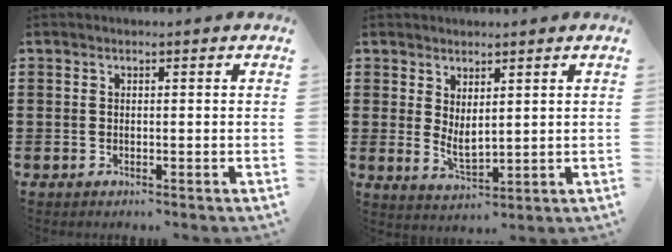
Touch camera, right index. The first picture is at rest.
{"total": 2.9, "force": [1.2, 1.5, 2.2], "torque": [-0.045, 0.002, 0.024]}